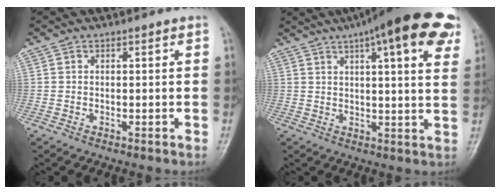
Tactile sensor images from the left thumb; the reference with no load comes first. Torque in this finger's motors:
{"motor_torque": [2.04, -1.55, 1.72, -1.06, 0.10]}